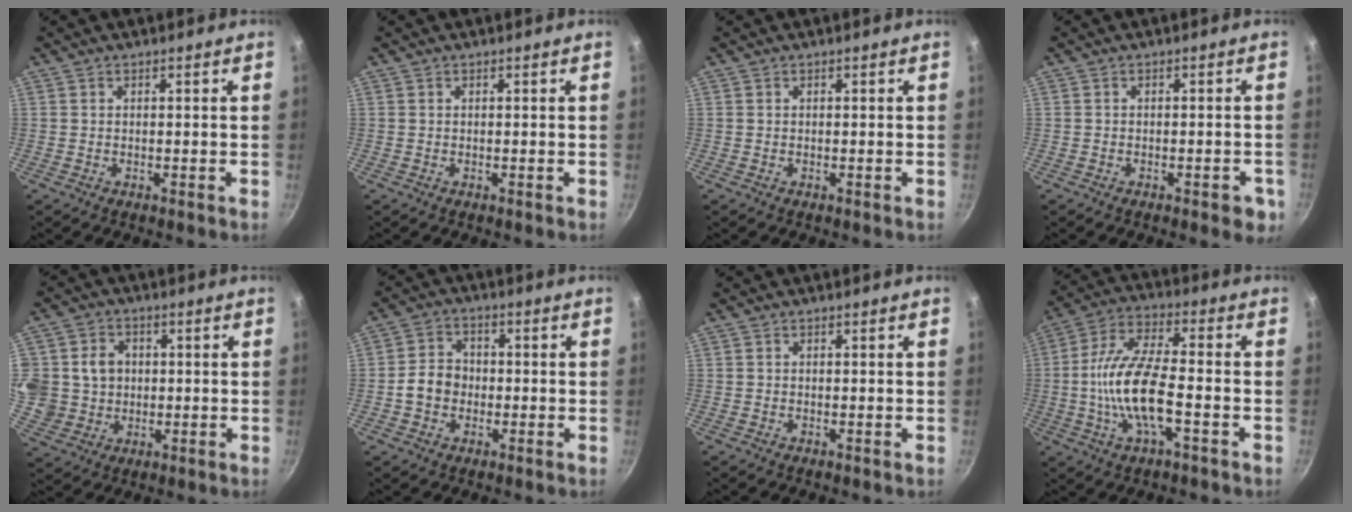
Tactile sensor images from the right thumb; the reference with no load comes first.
{"total": 0.0}
{"total": 0.0}
{"total": 4.0, "force": [-1.8, 1.6, 3.2], "torque": [-0.030, 0.009, -0.018]}
{"total": 12.0, "force": [1.1, 11.0, 4.6], "torque": [-0.079, 0.009, 0.024]}
{"total": 6.1, "force": [-1.2, 5.1, 3.1], "torque": [-0.029, 0.022, -0.029]}
{"total": 0.0}
{"total": 13.0, "force": [-3.0, 4.6, 11.7], "torque": [-0.231, 0.030, -0.070]}